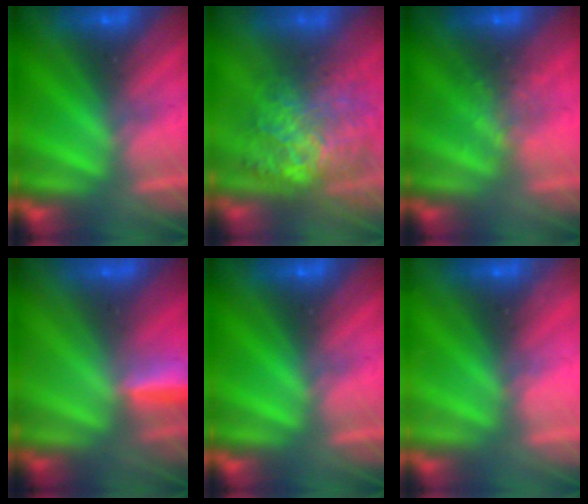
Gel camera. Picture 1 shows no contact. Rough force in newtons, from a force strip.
{"total": 10.4}
{"total": 3.9}
{"total": 2.9}
{"total": 0.0}
{"total": 2.2}